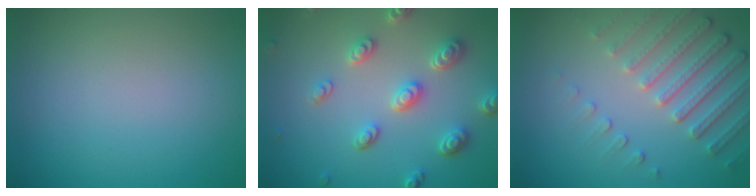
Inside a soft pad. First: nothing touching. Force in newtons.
{"total": 4.6, "press": 3.7, "slide": 2.8}
{"total": 4.9, "press": 3.6, "slide": 3.3}